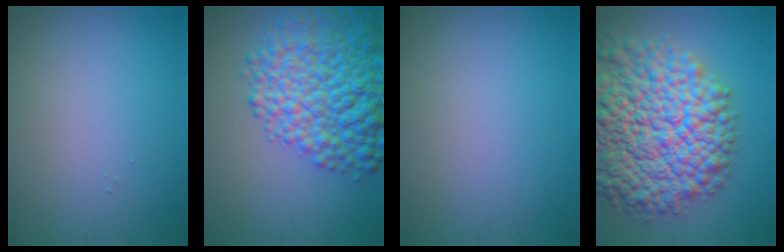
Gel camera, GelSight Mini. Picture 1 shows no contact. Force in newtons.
{"total": 10.2, "press": 10.2, "slide": 0.4}
{"total": 0.0}
{"total": 15.3, "press": 15.3, "slide": 0.8}